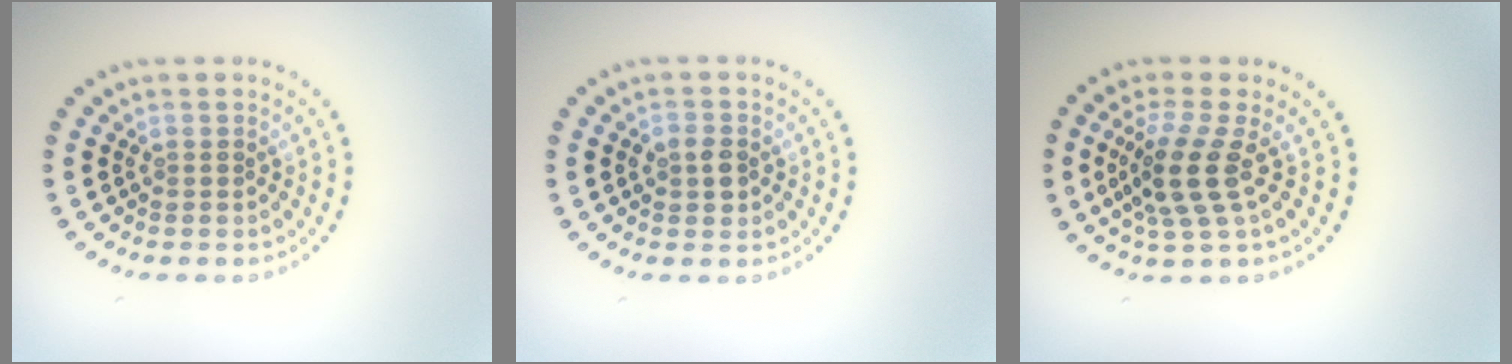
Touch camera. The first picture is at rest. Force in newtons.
{"total": 1.7, "press": 1.7, "slide": 0.4}
{"total": 3.9, "press": 3.0, "slide": 2.5}